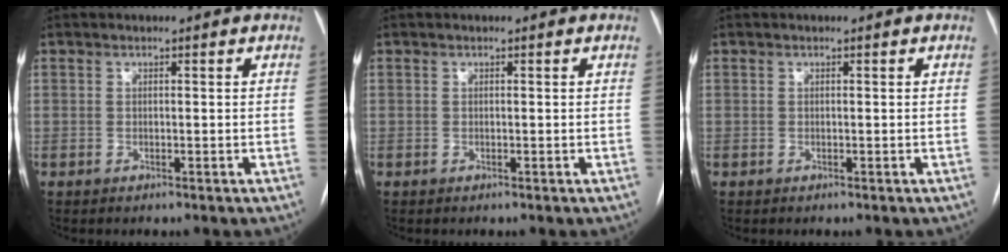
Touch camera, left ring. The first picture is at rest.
{"total": 0.0}
{"total": 0.0}